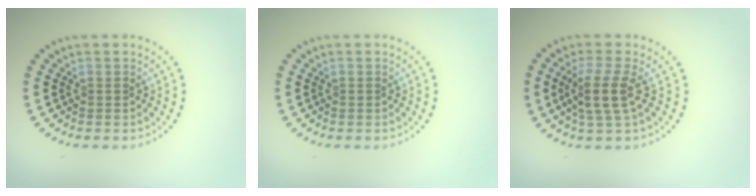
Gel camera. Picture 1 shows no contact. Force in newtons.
{"total": 0.0}
{"total": 3.2, "press": 2.5, "slide": 2.1}